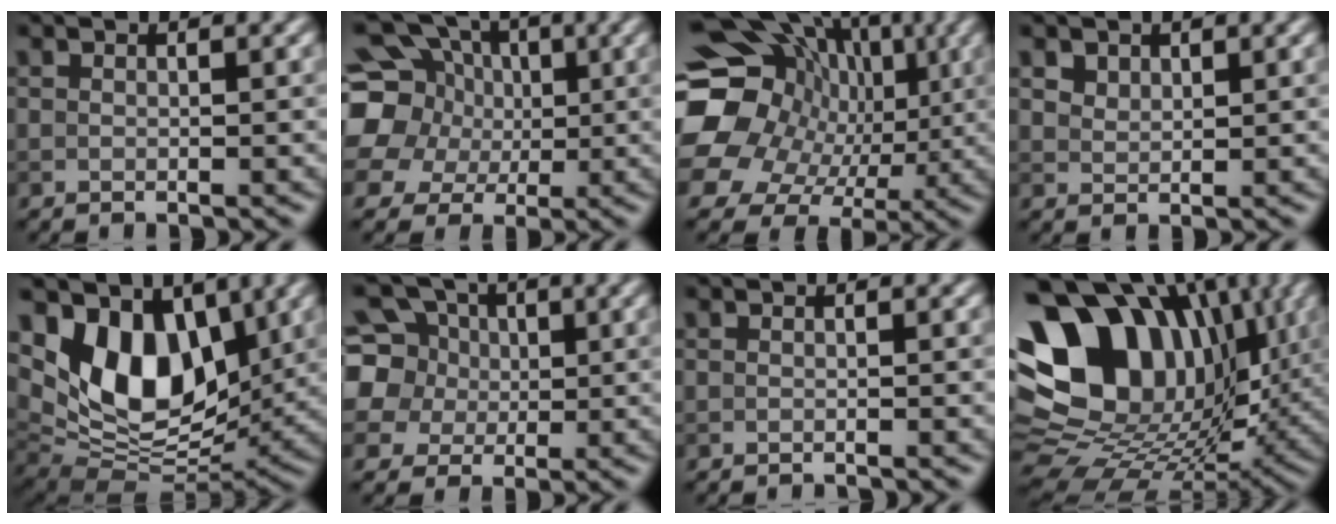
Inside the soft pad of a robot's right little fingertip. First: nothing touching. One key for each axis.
{"total": 12.1, "fx": 2.3, "fy": 10.6, "fz": 5.5, "tx": -0.152, "ty": 0.025, "tz": 0.028}
{"total": 18.5, "fx": 1.9, "fy": 16.2, "fz": 8.8, "tx": -0.190, "ty": 0.035, "tz": 0.010}
{"total": 1.8, "fx": 1.4, "fy": 1.0, "fz": 0.5, "tx": -0.016, "ty": -0.006, "tz": 0.030}
{"total": 9.3, "fx": 3.5, "fy": 5.8, "fz": 6.4, "tx": -0.119, "ty": -0.017, "tz": 0.056}
{"total": 5.8, "fx": 0.7, "fy": 5.3, "fz": 2.1, "tx": -0.075, "ty": 0.019, "tz": 0.018}
{"total": 1.2, "fx": -1.2, "fy": -0.3, "fz": 0.1, "tx": 0.006, "ty": -0.003, "tz": -0.018}
{"total": 16.7, "fx": 4.8, "fy": 12.5, "fz": 10.1, "tx": -0.203, "ty": 0.019, "tz": 0.081}